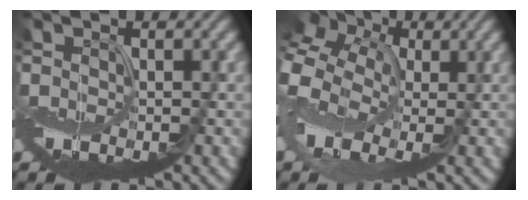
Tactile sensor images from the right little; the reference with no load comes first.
{"total": 10.6, "force": [1.2, 7.5, 7.4], "torque": [-0.178, 0.008, 0.021]}